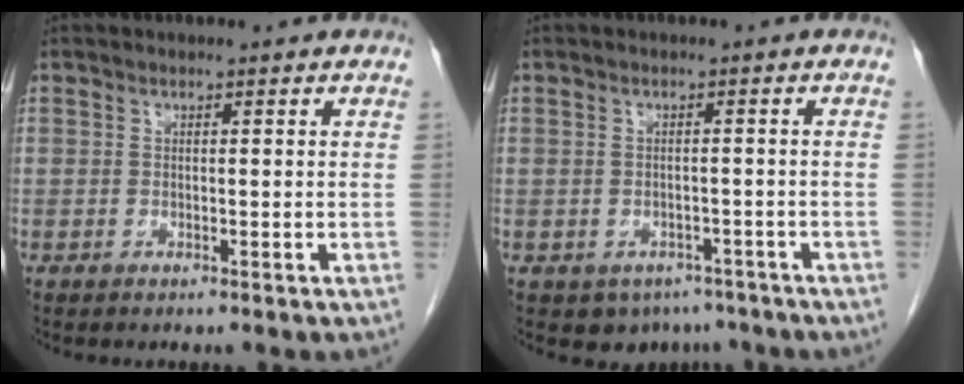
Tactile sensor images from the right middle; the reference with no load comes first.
{"total": 4.6, "force": [-3.3, 3.1, 0.7], "torque": [-0.002, 0.006, -0.040]}